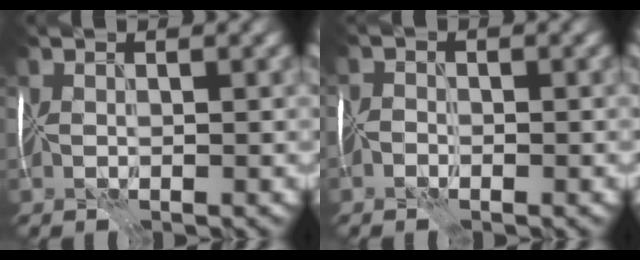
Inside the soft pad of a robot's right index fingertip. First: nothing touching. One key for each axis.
{"total": 0.0}